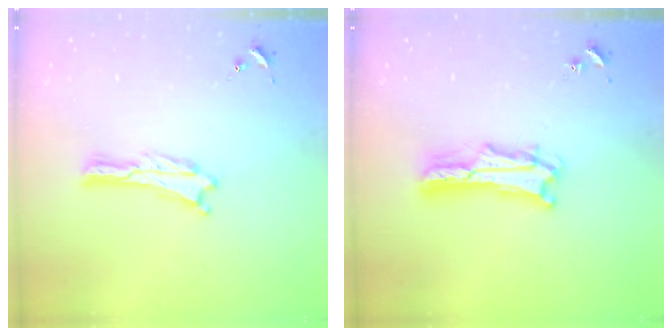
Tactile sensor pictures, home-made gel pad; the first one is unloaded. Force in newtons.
{"total": 6.1, "press": 6.1, "slide": 0.5}